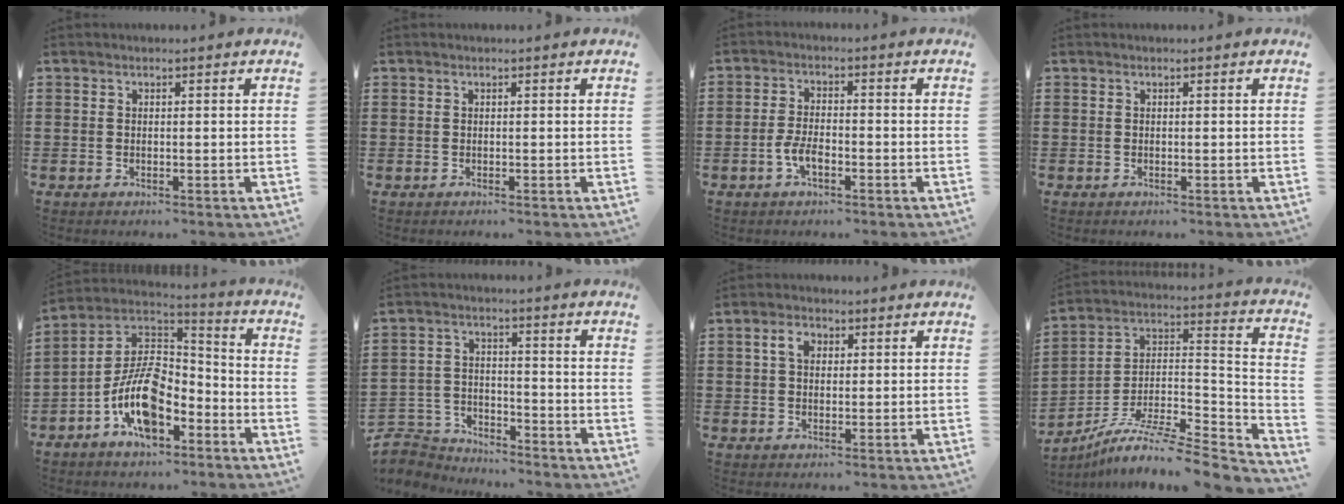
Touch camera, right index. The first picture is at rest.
{"total": 0.0}
{"total": 3.6, "force": [-1.6, 1.4, 2.9], "torque": [-0.073, -0.005, -0.035]}
{"total": 0.0}
{"total": 11.2, "force": [-5.6, 5.3, 8.2], "torque": [-0.202, -0.008, -0.114]}
{"total": 5.5, "force": [-5.2, 1.6, 0.0], "torque": [-0.025, 0.006, -0.114]}
{"total": 3.1, "force": [0.8, 2.1, 2.2], "torque": [-0.048, 0.014, 0.011]}
{"total": 9.2, "force": [-7.3, 1.1, 5.5], "torque": [-0.105, -0.006, -0.149]}